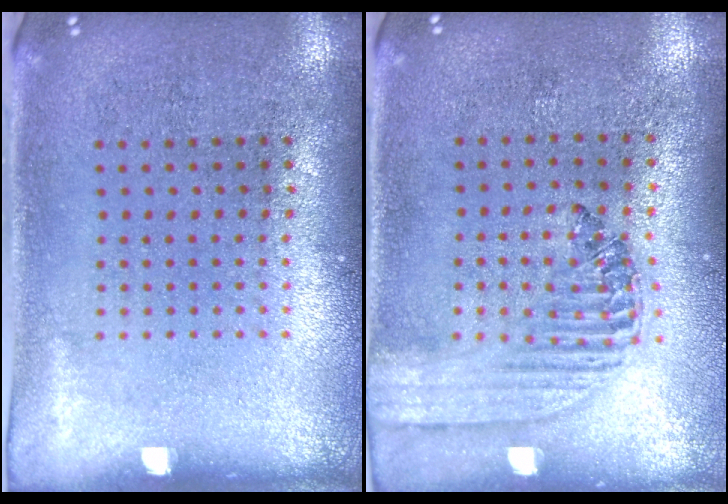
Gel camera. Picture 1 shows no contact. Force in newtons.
{"total": 1.5, "press": 1.4, "slide": 0.6}